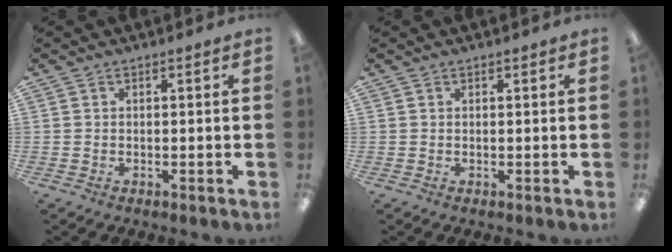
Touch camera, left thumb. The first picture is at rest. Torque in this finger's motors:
{"motor_torque": [-0.10, -0.20, -0.20, 0.10, 0.00]}